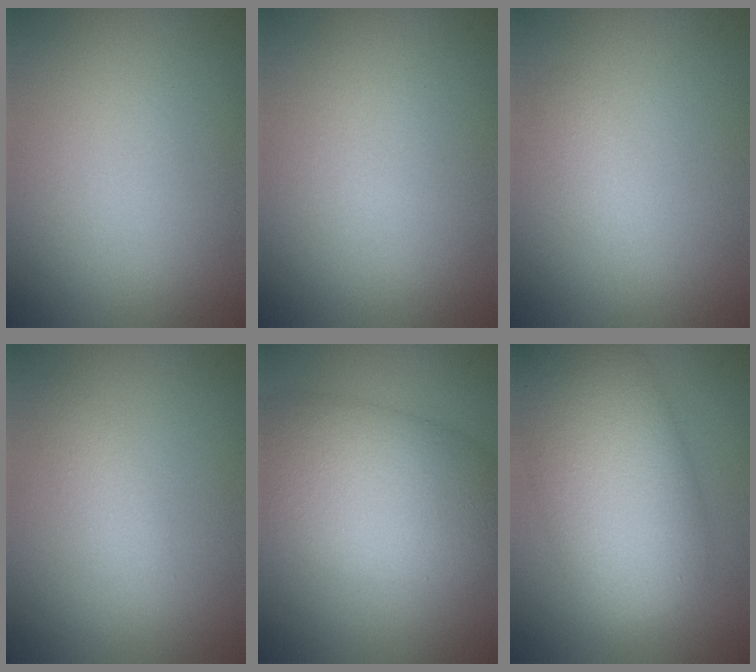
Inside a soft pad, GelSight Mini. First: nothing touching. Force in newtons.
{"total": 0.0}
{"total": 1.2, "press": 1.2, "slide": 0.1}
{"total": 1.6, "press": 1.6, "slide": 0.1}
{"total": 9.1, "press": 9.1, "slide": 0.3}
{"total": 11.3, "press": 11.3, "slide": 0.8}